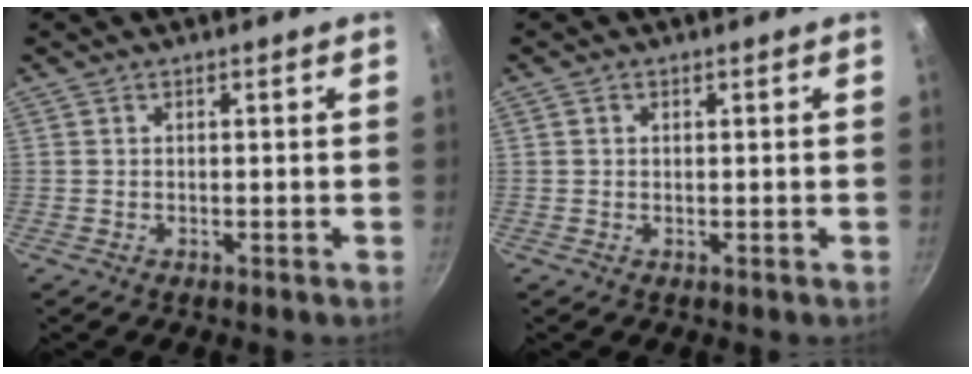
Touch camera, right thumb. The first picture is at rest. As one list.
[{"total": 0.6, "force": [0.2, 0.5, 0.3], "torque": [-0.003, 0.003, 0.002]}]